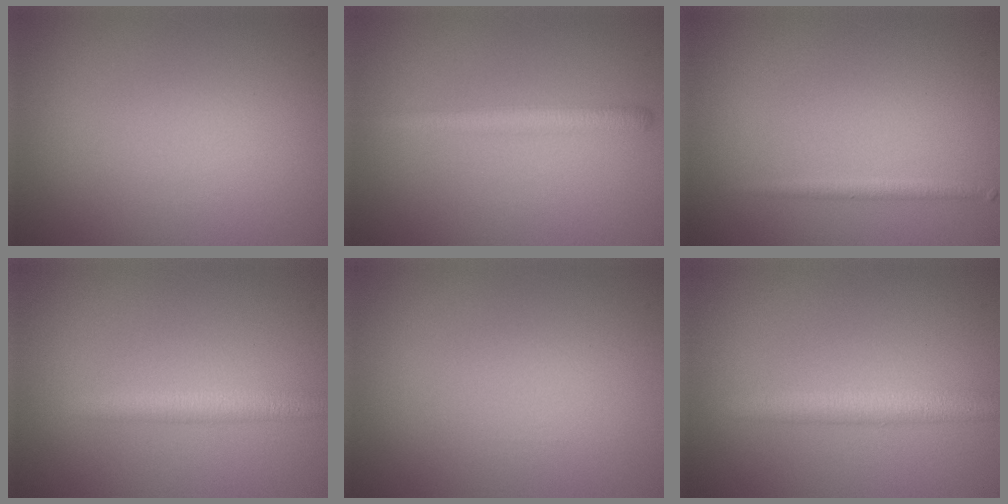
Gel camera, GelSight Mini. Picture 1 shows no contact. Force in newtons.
{"total": 2.2, "press": 2.2, "slide": 0.2}
{"total": 1.1, "press": 1.1, "slide": 0.0}
{"total": 2.9, "press": 2.9, "slide": 0.1}
{"total": 0.0}
{"total": 3.4, "press": 3.4, "slide": 0.1}